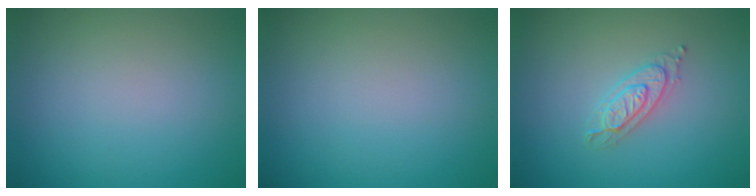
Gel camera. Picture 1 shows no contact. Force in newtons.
{"total": 0.0}
{"total": 2.1, "press": 2.1, "slide": 0.2}